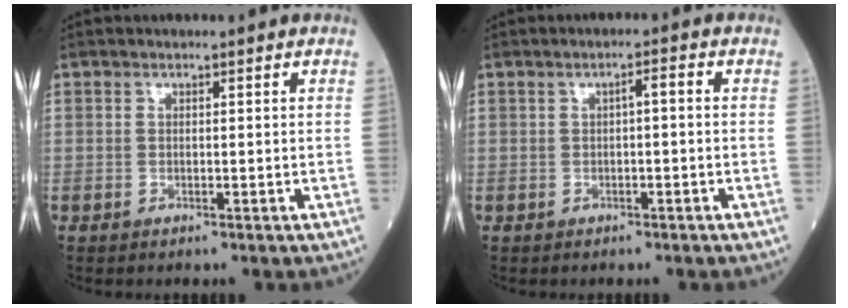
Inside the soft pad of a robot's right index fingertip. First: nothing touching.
{"total": 2.0, "force": [0.1, 0.5, 1.9], "torque": [-0.037, 0.012, 0.003]}